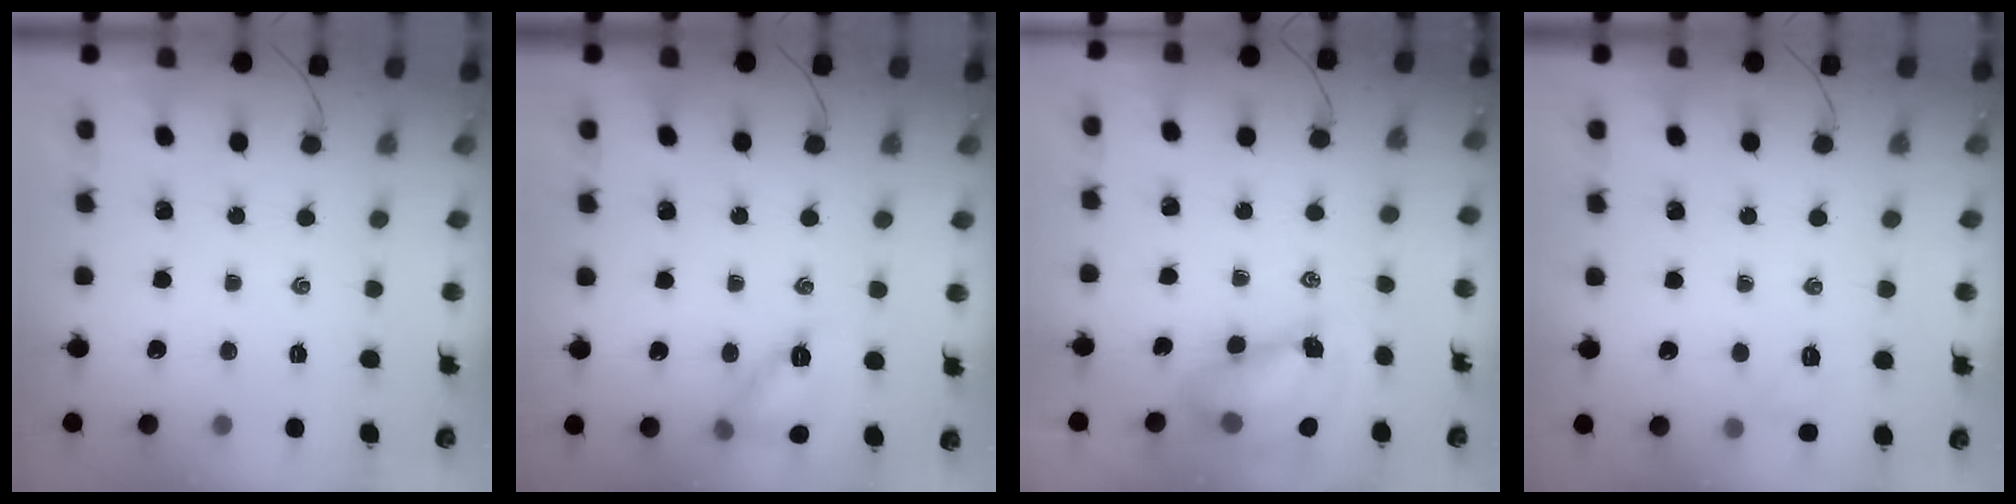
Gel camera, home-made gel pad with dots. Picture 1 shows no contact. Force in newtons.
{"total": 10.7, "press": 10.3, "slide": 2.6}
{"total": 8.1, "press": 7.9, "slide": 2.0}
{"total": 4.5, "press": 4.3, "slide": 1.2}